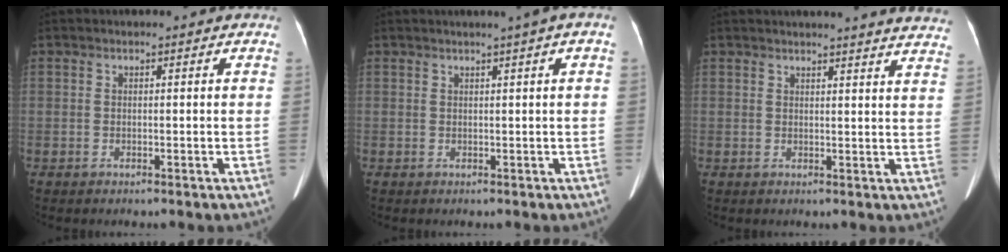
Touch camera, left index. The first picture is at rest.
{"total": 2.6, "force": [1.4, -0.5, 2.2], "torque": [-0.030, 0.009, 0.022]}
{"total": 18.4, "force": [17.5, 0.8, 5.7], "torque": [-0.067, -0.045, 0.188]}